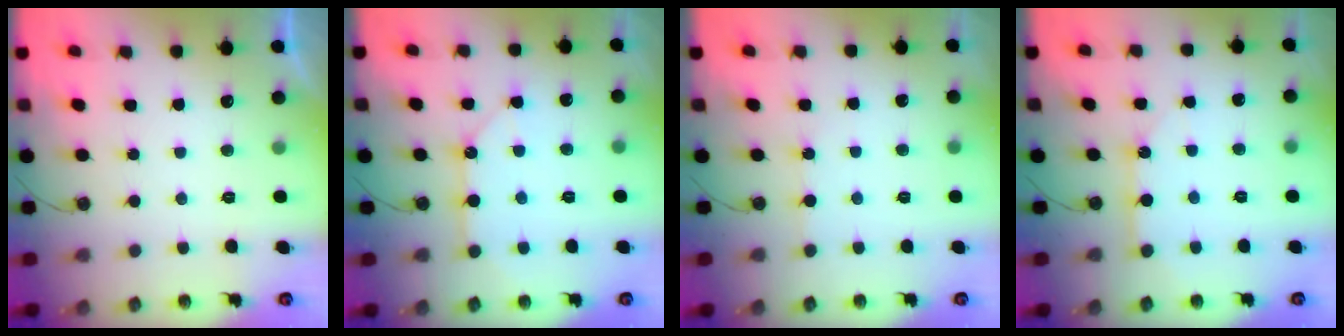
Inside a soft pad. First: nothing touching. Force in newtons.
{"total": 10.7, "press": 10.6, "slide": 0.9}
{"total": 2.5, "press": 2.5, "slide": 0.4}
{"total": 6.7, "press": 6.7, "slide": 0.2}